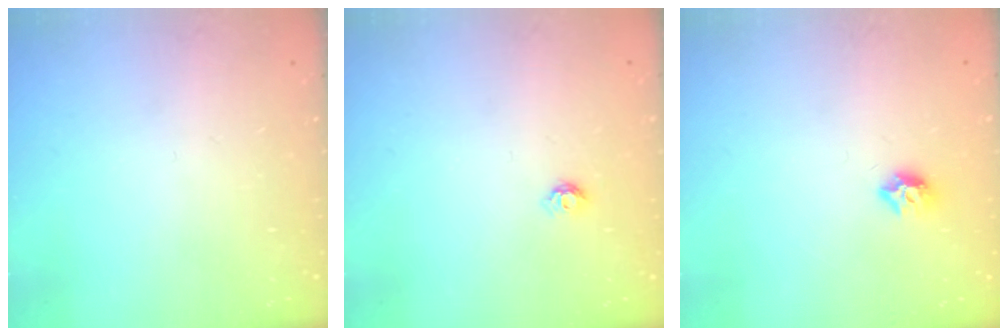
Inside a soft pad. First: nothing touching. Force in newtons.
{"total": 3.9, "press": 3.9, "slide": 0.5}
{"total": 7.5, "press": 7.4, "slide": 0.6}